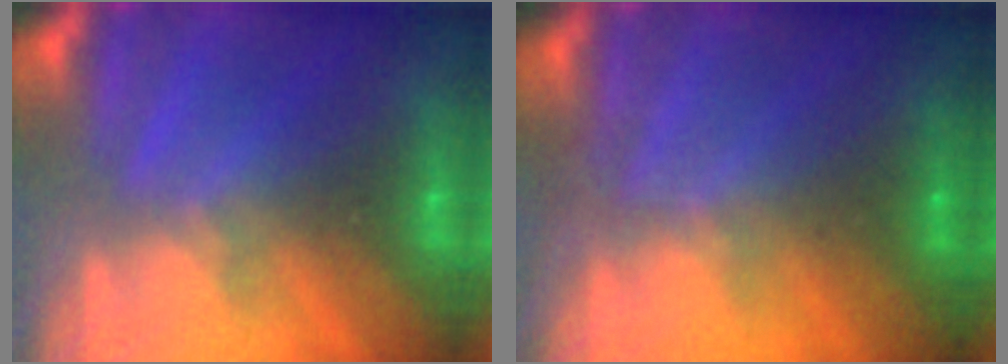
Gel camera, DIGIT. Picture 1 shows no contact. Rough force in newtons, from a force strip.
{"total": 1.0}